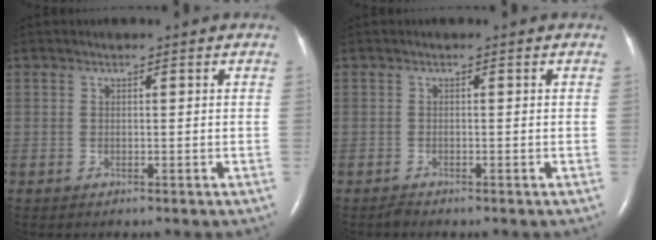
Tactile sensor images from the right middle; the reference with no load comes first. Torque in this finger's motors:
{"motor_torque": [0.29, -0.12, -0.04, -0.01]}